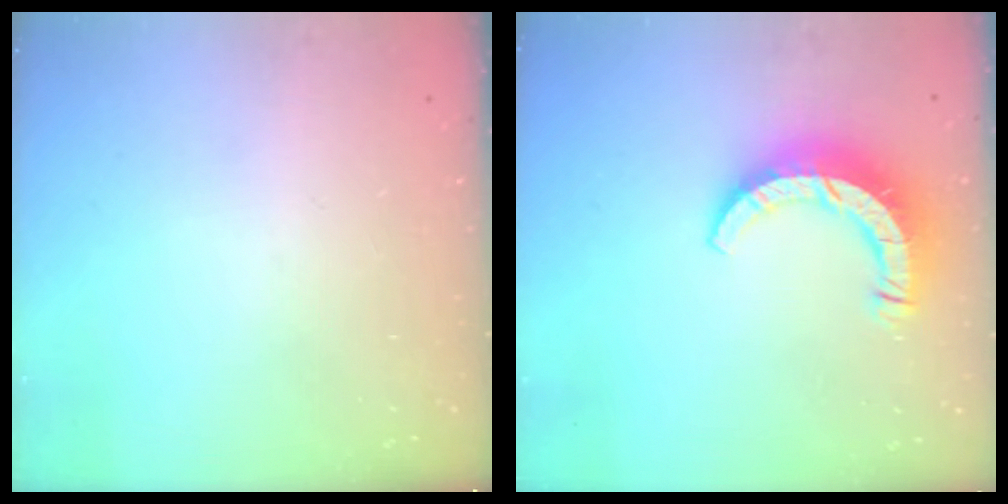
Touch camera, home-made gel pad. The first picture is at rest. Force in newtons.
{"total": 9.6, "press": 9.6, "slide": 1.0}